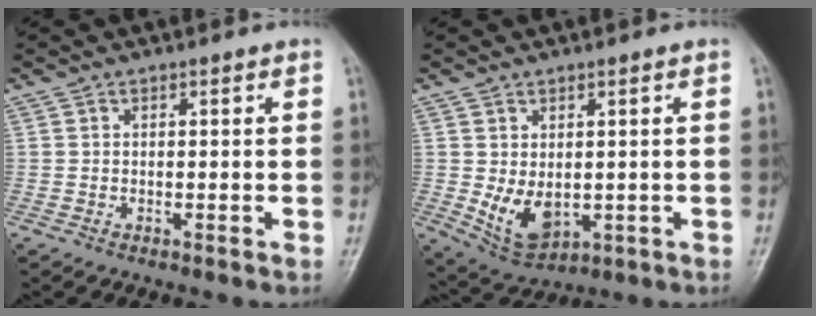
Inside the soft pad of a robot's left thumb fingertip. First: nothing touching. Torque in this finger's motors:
{"motor_torque": [1.07, 1.18, 0.43, -0.23, 0.08]}